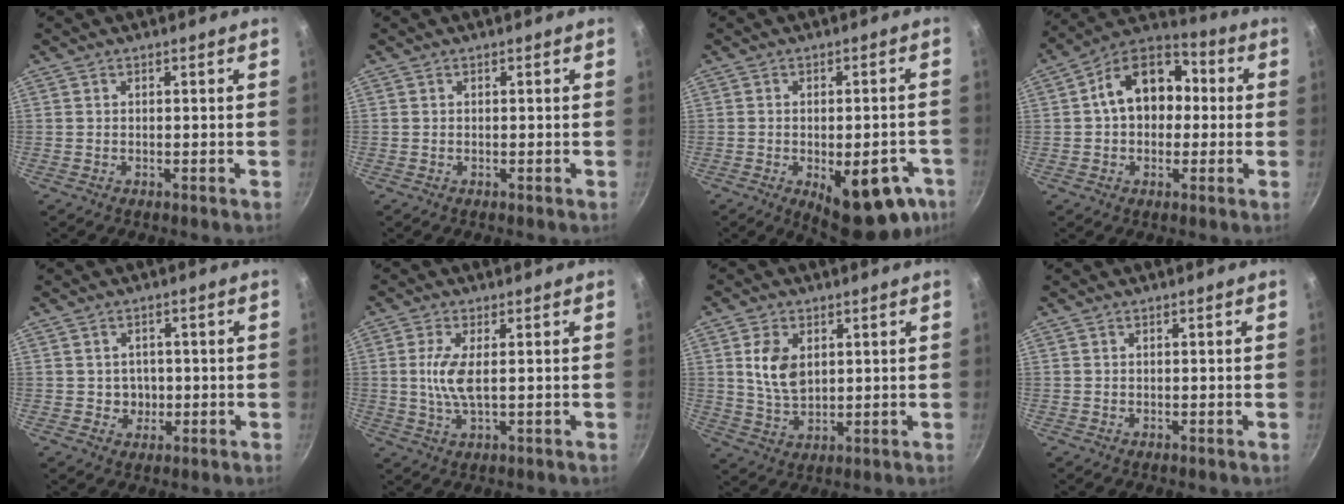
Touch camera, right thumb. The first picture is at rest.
{"total": 0.0}
{"total": 17.2, "force": [-6.8, 7.7, 13.8], "torque": [-0.125, 0.008, -0.079]}
{"total": 14.9, "force": [1.3, 10.8, 10.2], "torque": [-0.117, 0.038, 0.001]}
{"total": 3.3, "force": [-0.2, 3.2, 1.1], "torque": [0.003, 0.002, -0.001]}
{"total": 5.9, "force": [0.6, 1.9, 5.6], "torque": [-0.125, -0.002, 0.011]}
{"total": 7.8, "force": [2.1, 5.1, 5.6], "torque": [-0.093, -0.016, 0.045]}
{"total": 0.0}